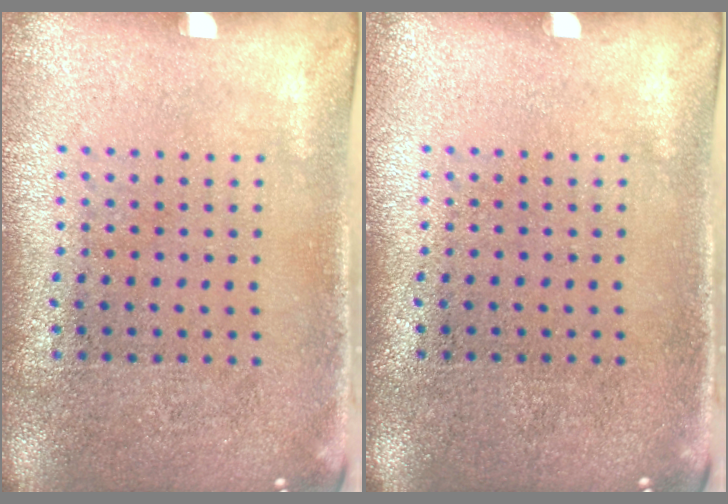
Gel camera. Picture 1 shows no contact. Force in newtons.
{"total": 0.0}